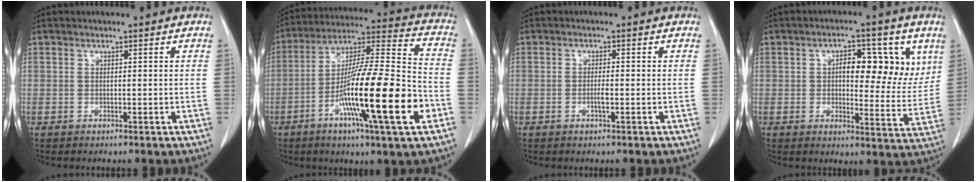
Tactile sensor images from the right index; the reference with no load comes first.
{"total": 21.9, "force": [-7.6, 0.8, 20.5], "torque": [-0.347, -0.021, -0.134]}
{"total": 1.7, "force": [-0.5, 0.2, 1.6], "torque": [-0.032, 0.000, -0.010]}
{"total": 10.8, "force": [3.7, 4.9, 8.9], "torque": [-0.107, 0.011, 0.052]}